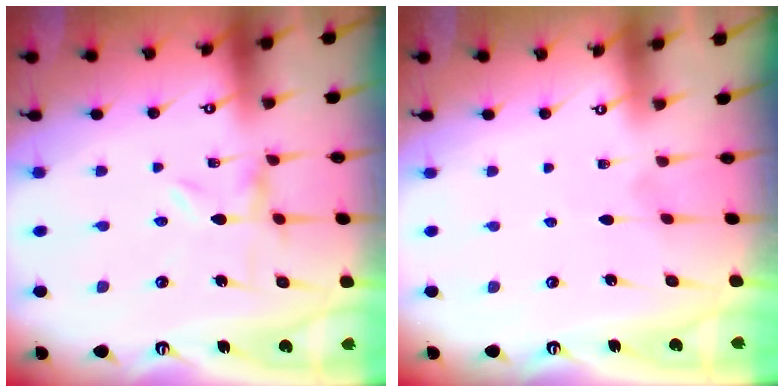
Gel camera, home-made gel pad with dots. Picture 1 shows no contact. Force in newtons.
{"total": 1.2, "press": 1.2, "slide": 0.2}